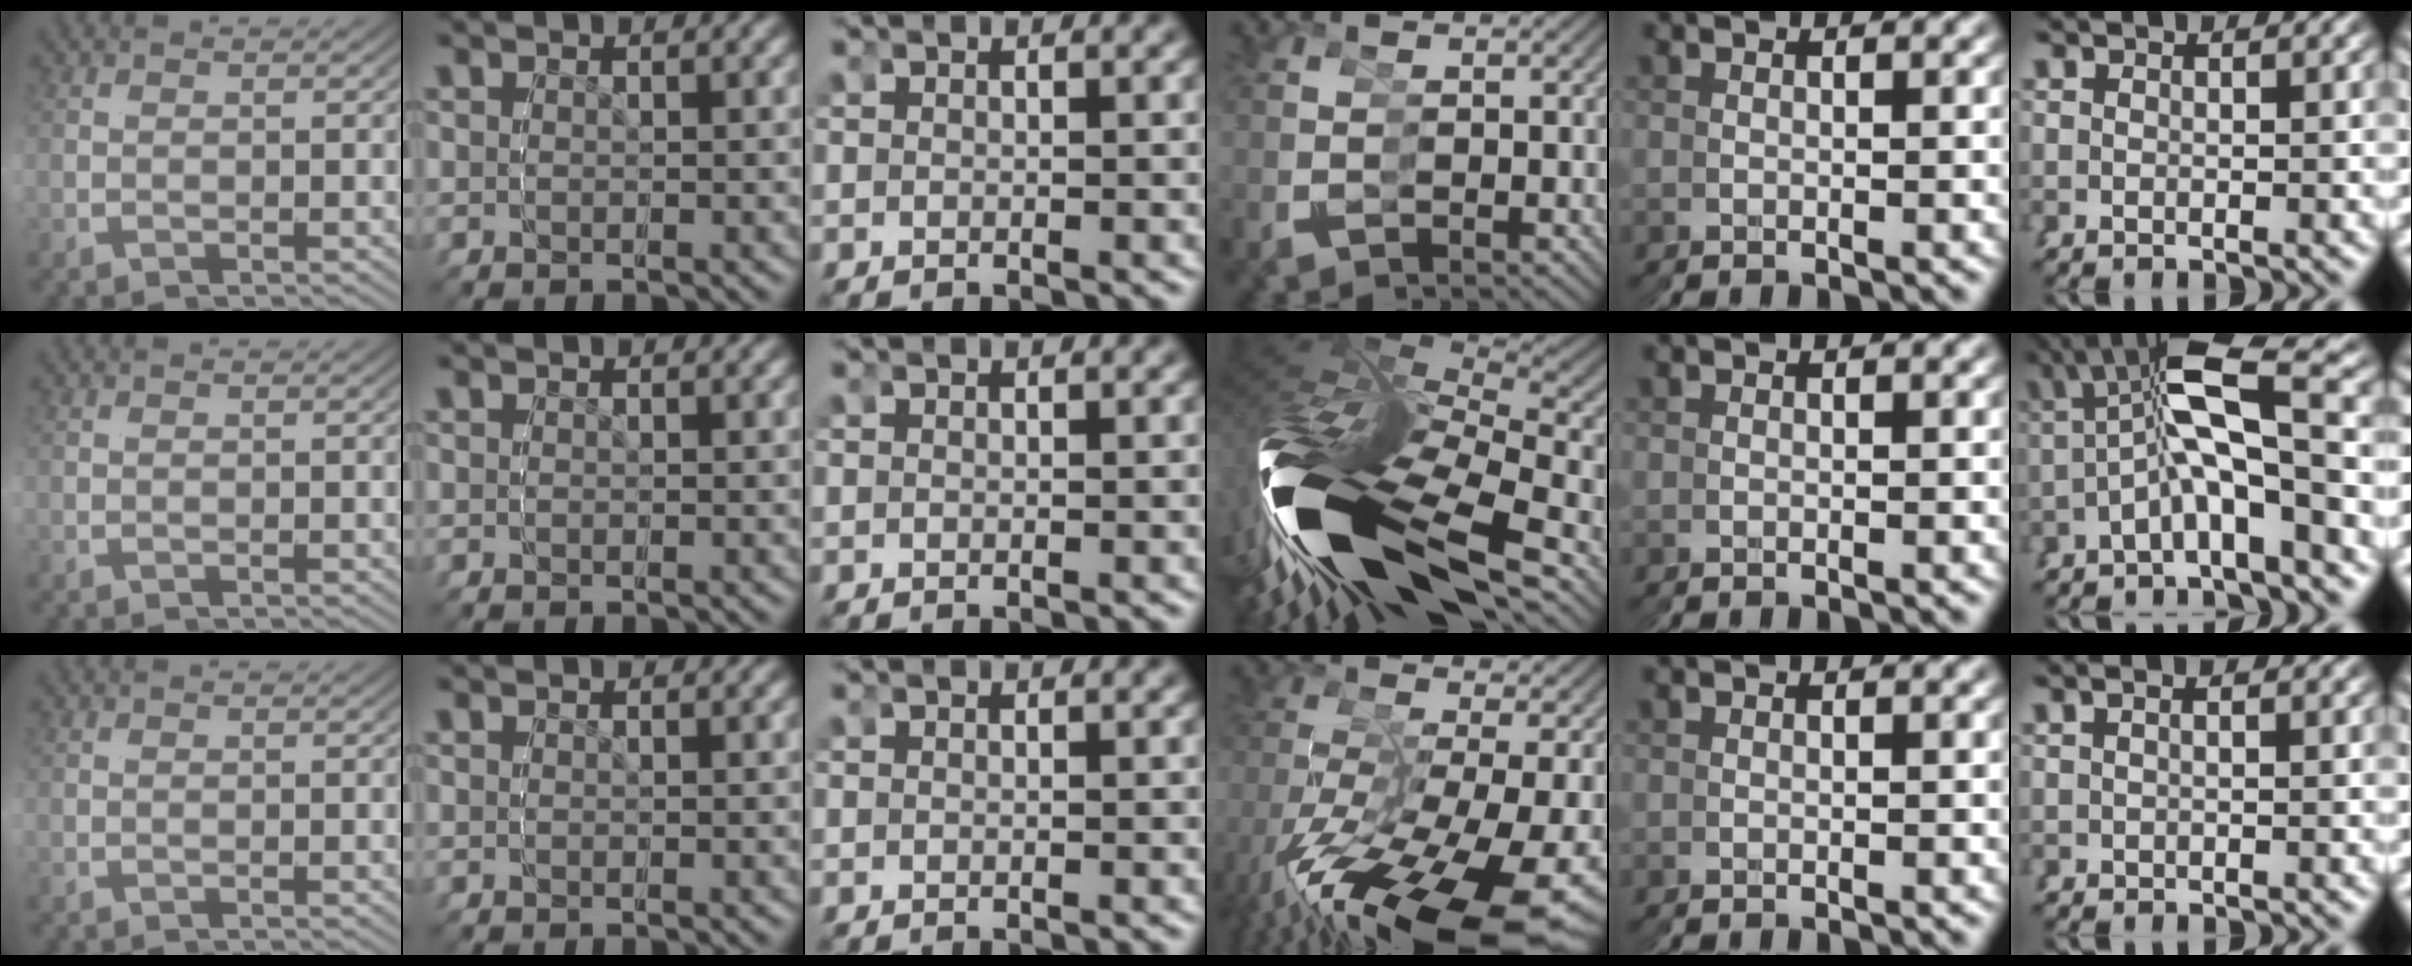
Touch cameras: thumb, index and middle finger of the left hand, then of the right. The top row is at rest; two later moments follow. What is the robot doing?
{"motion": "grasp_and_lifting", "object": "glasses"}